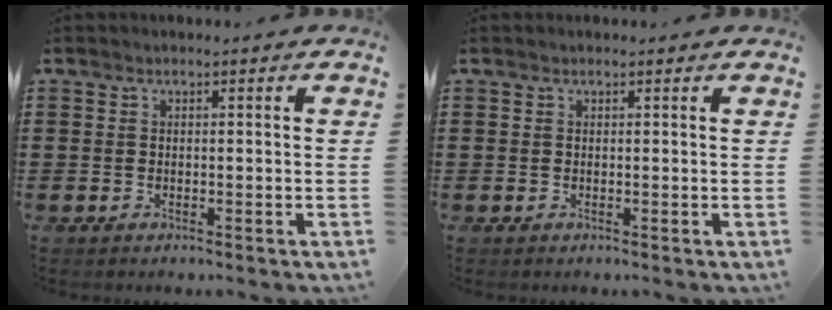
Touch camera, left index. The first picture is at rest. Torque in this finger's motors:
{"motor_torque": [0.37, -1.12, -0.09, -0.10]}